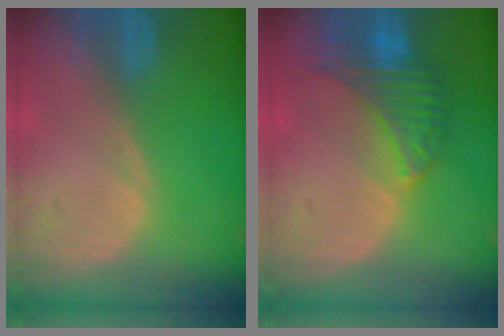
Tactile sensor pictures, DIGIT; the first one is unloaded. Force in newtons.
{"total": 7.4, "press": 7.1, "slide": 2.1}